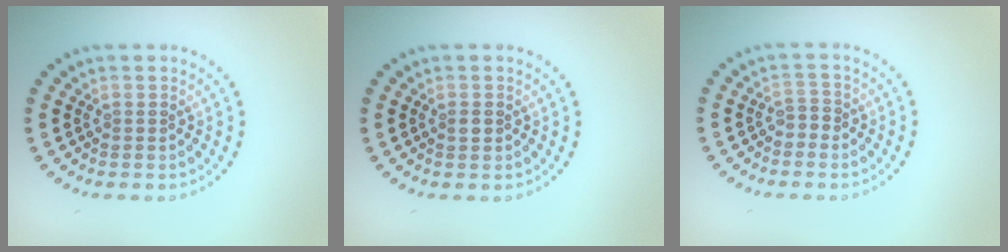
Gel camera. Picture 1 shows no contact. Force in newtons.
{"total": 0.7, "press": 0.7, "slide": 0.3}
{"total": 1.1, "press": 0.8, "slide": 0.7}